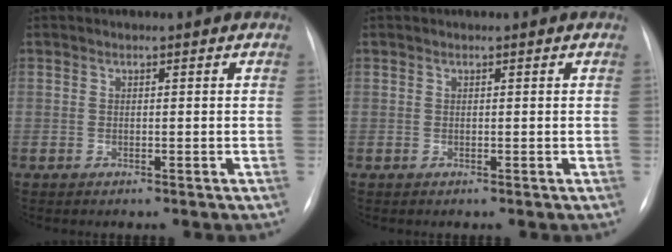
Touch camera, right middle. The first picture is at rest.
{"total": 0.0}